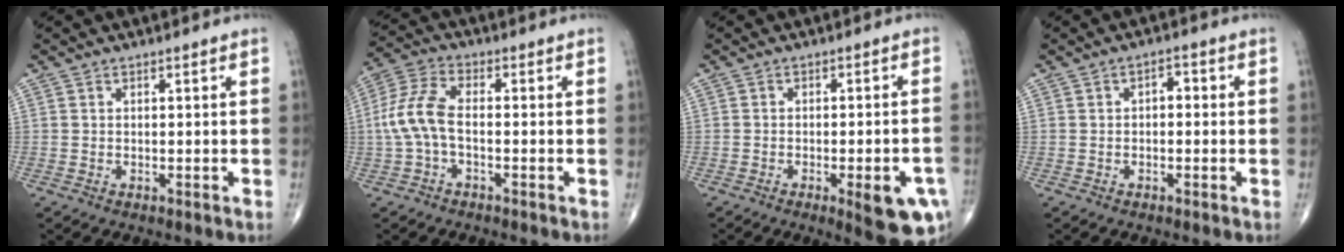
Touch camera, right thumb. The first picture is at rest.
{"total": 8.1, "force": [-1.2, 3.8, 7.0], "torque": [-0.163, 0.025, -0.031]}
{"total": 10.6, "force": [-4.3, 3.0, 9.3], "torque": [-0.103, 0.006, -0.048]}
{"total": 1.7, "force": [-0.1, 1.0, 1.3], "torque": [-0.008, 0.007, -0.009]}